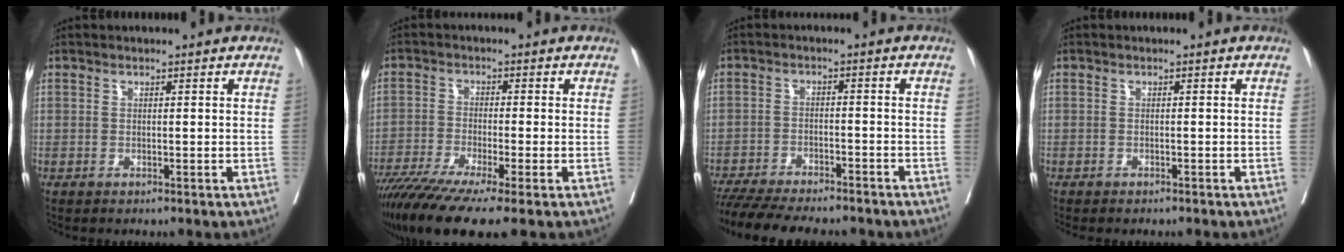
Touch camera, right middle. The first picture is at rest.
{"total": 11.4, "force": [-8.2, 0.2, 7.9], "torque": [-0.134, -0.026, -0.137]}
{"total": 17.3, "force": [-15.3, 3.3, 7.4], "torque": [-0.151, -0.024, -0.213]}
{"total": 3.7, "force": [-3.3, 0.8, 1.6], "torque": [-0.025, -0.007, -0.039]}